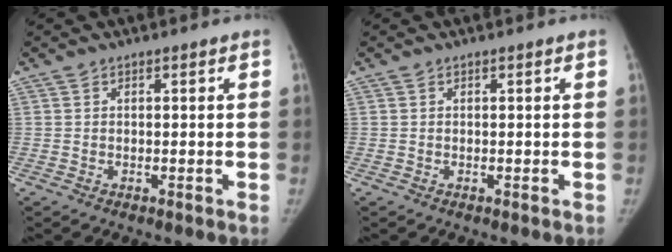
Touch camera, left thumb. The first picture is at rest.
{"total": 0.0}